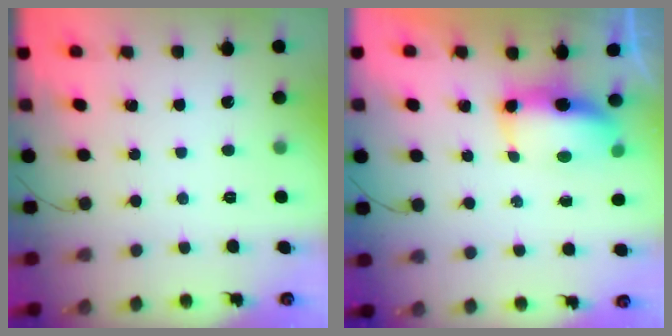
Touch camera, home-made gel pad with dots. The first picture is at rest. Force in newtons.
{"total": 14.3, "press": 9.5, "slide": 10.7}